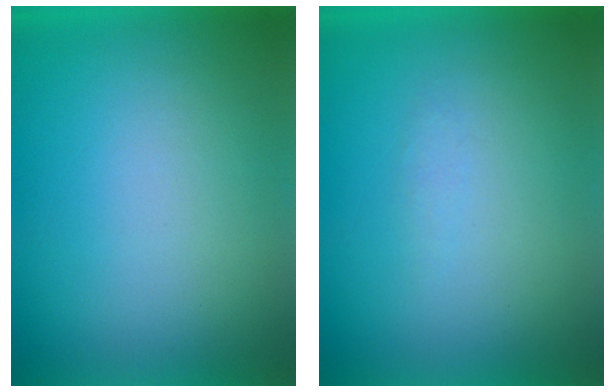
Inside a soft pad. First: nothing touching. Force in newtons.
{"total": 1.0}